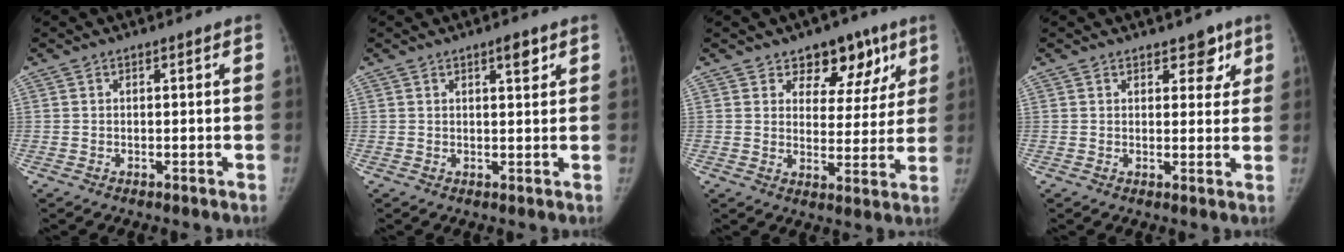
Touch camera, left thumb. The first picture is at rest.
{"total": 2.8, "force": [1.7, 0.9, 2.1], "torque": [-0.021, -0.007, 0.024]}
{"total": 10.7, "force": [6.6, 6.9, 4.8], "torque": [-0.005, -0.025, 0.092]}
{"total": 4.4, "force": [2.7, 2.6, 2.4], "torque": [0.007, -0.010, 0.032]}